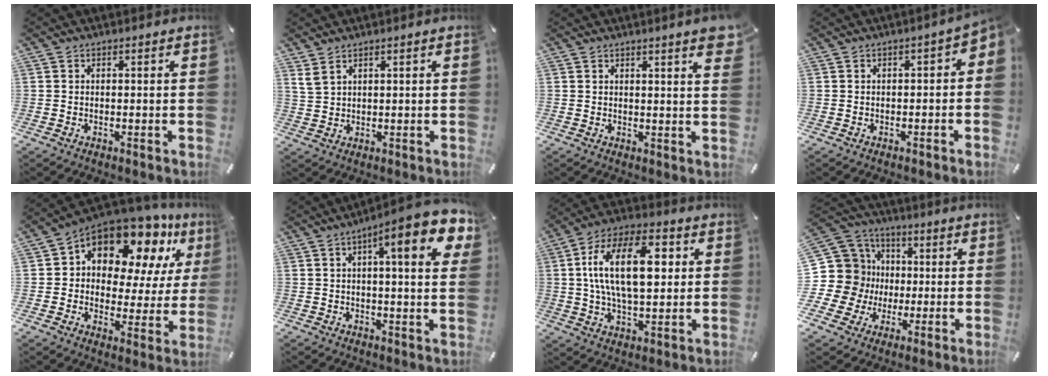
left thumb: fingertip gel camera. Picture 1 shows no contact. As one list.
[{"total": 2.8, "force": [1.9, 1.3, 1.5], "torque": [-0.034, -0.002, 0.037]}, {"total": 4.4, "force": [2.7, 0.4, 3.4], "torque": [-0.054, -0.014, 0.045]}, {"total": 3.0, "force": [-1.1, 1.5, 2.3], "torque": [-0.033, 0.009, -0.023]}, {"total": 14.0, "force": [10.5, 7.2, 5.8], "torque": [-0.103, -0.092, 0.184]}, {"total": 13.8, "force": [5.9, 2.9, 12.1], "torque": [-0.167, -0.028, 0.085]}, {"total": 19.2, "force": [3.4, 10.2, 15.9], "torque": [-0.306, 0.001, 0.046]}, {"total": 18.0, "force": [0.0, 17.0, 6.1], "torque": [-0.124, -0.010, 0.020]}]